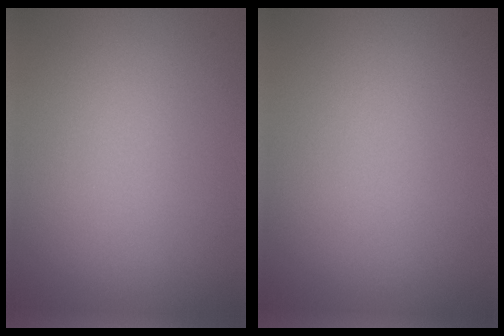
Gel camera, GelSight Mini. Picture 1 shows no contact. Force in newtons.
{"total": 0.0}